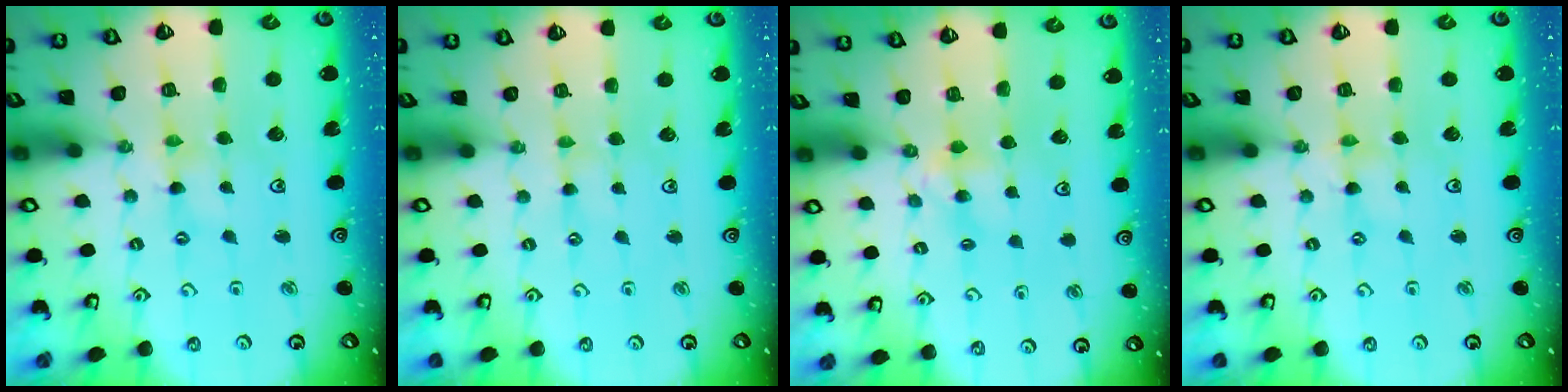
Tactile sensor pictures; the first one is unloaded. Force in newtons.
{"total": 0.0}
{"total": 4.0, "press": 4.0, "slide": 0.7}
{"total": 0.0}